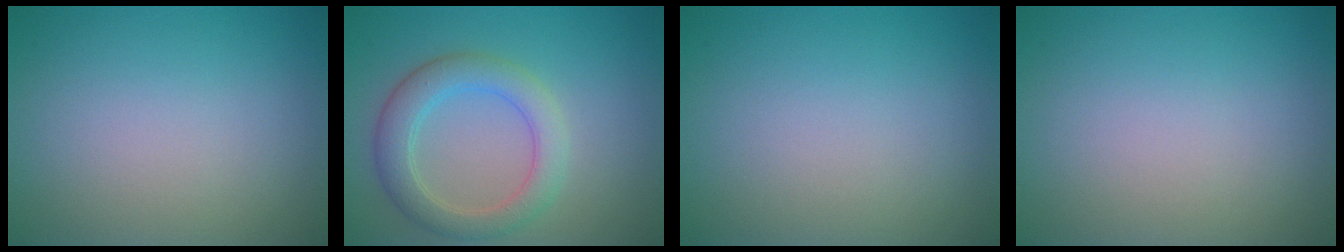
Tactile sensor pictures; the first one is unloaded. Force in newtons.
{"total": 4.1, "press": 4.1, "slide": 0.1}
{"total": 0.0}
{"total": 0.0}